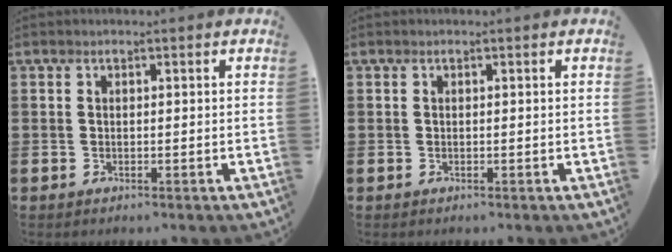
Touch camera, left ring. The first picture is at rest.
{"total": 0.0}